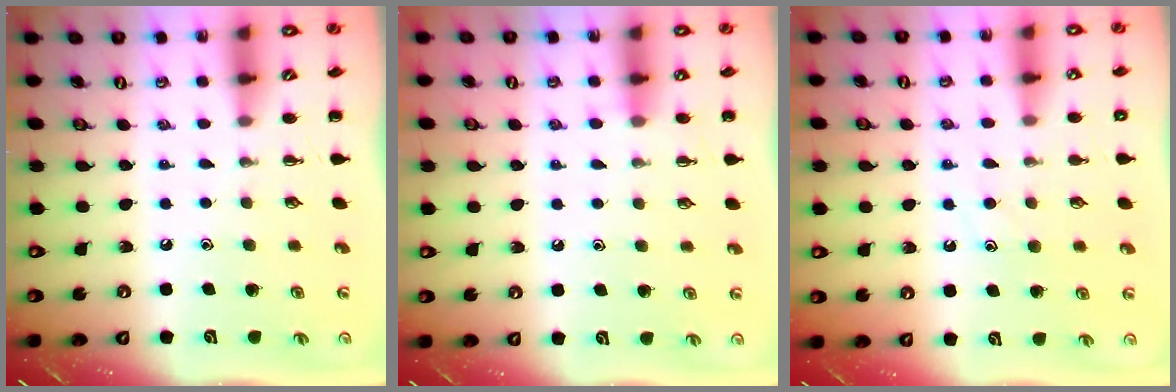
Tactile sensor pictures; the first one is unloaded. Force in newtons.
{"total": 5.6, "press": 5.2, "slide": 2.2}
{"total": 8.6, "press": 8.5, "slide": 0.9}